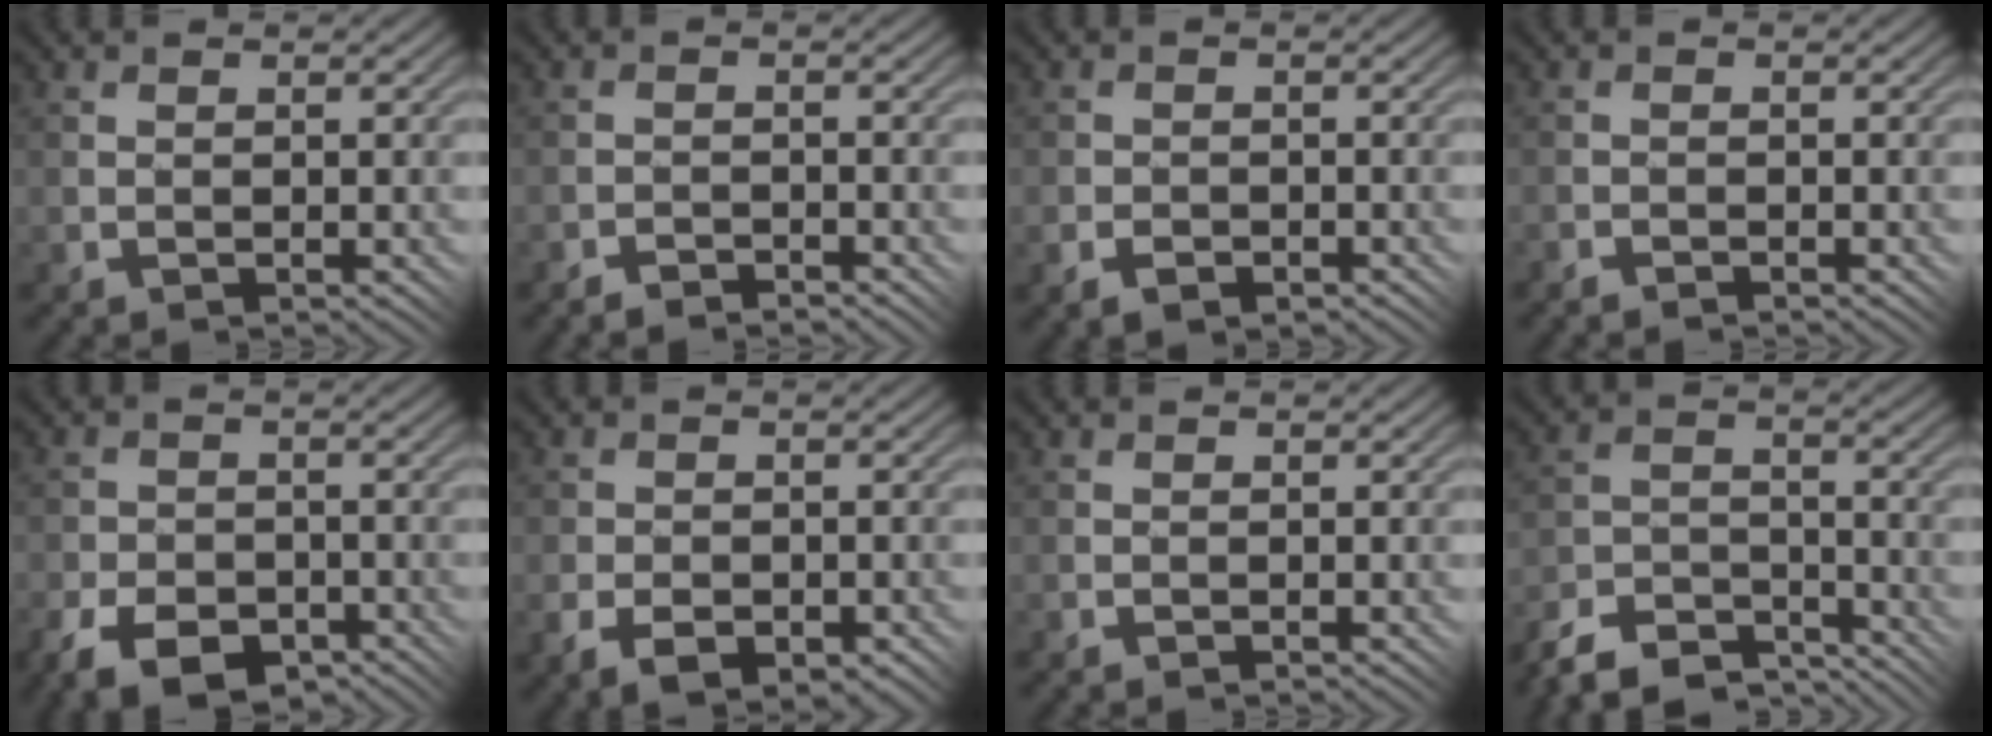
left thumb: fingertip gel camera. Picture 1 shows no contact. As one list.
[{"total": 1.6, "force": [-1.6, 0.0, -0.1], "torque": [0.007, 0.010, -0.035]}, {"total": 1.7, "force": [-1.3, 0.9, 0.6], "torque": [-0.010, 0.000, -0.029]}, {"total": 1.0, "force": [-1.0, -0.1, -0.3], "torque": [0.007, 0.005, -0.023]}, {"total": 6.8, "force": [-4.5, 3.8, 3.4], "torque": [-0.068, -0.011, -0.079]}, {"total": 4.3, "force": [-2.1, 2.7, 2.7], "torque": [-0.047, -0.014, -0.035]}, {"total": 0.0}, {"total": 8.7, "force": [-7.9, 2.5, 2.7], "torque": [-0.053, -0.003, -0.145]}]